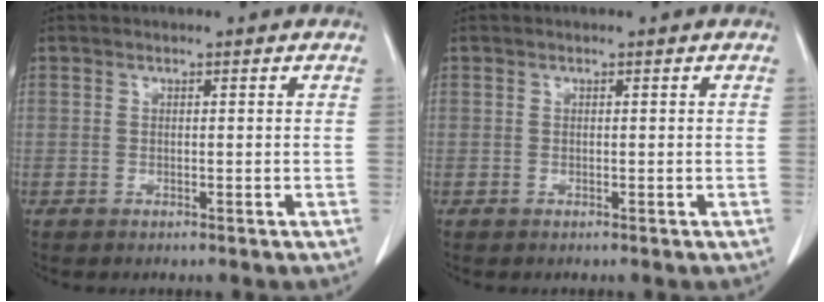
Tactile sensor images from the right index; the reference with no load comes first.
{"total": 0.0}